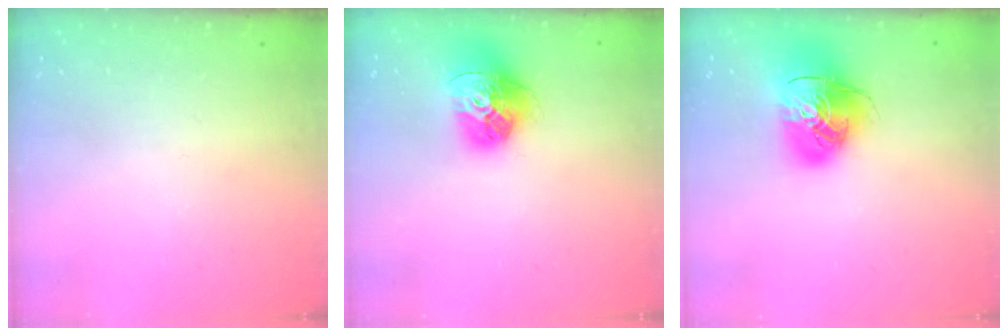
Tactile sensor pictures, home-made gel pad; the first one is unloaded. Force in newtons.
{"total": 16.6, "press": 16.6, "slide": 1.6}
{"total": 16.6, "press": 16.5, "slide": 2.0}